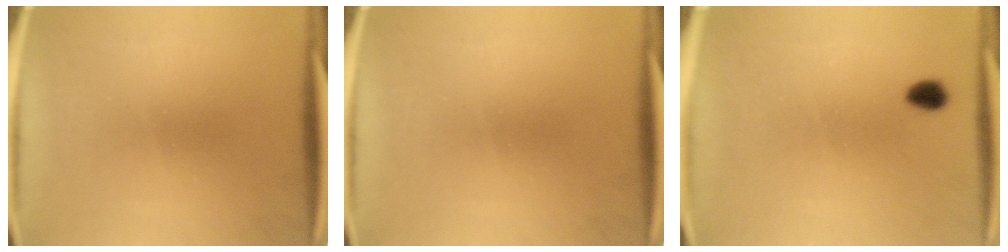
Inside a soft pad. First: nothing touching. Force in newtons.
{"total": 0.0}
{"total": 3.0}